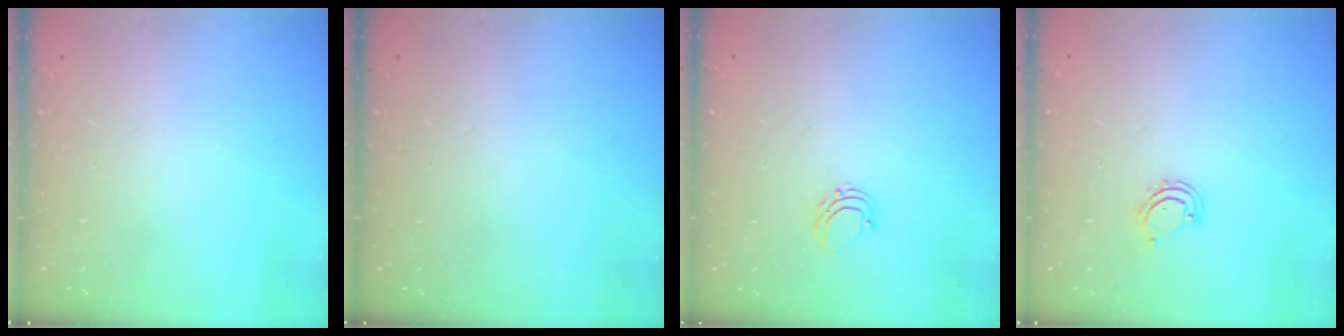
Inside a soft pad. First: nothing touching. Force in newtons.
{"total": 0.0}
{"total": 5.2, "press": 5.2, "slide": 0.4}
{"total": 3.5, "press": 3.5, "slide": 0.3}